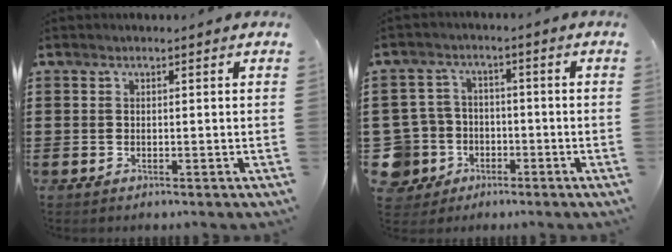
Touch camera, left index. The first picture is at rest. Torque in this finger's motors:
{"motor_torque": [0.07, 0.07, 0.00, -0.05]}